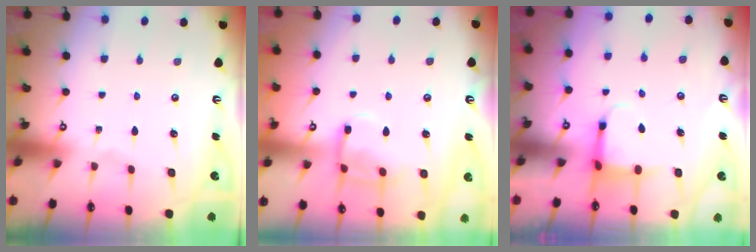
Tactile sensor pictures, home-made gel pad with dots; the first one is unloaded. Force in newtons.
{"total": 9.9, "press": 9.8, "slide": 1.1}
{"total": 4.0, "press": 3.8, "slide": 1.2}